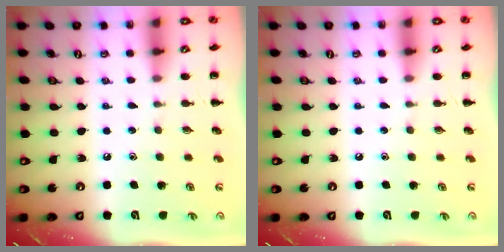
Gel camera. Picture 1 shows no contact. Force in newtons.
{"total": 0.0}